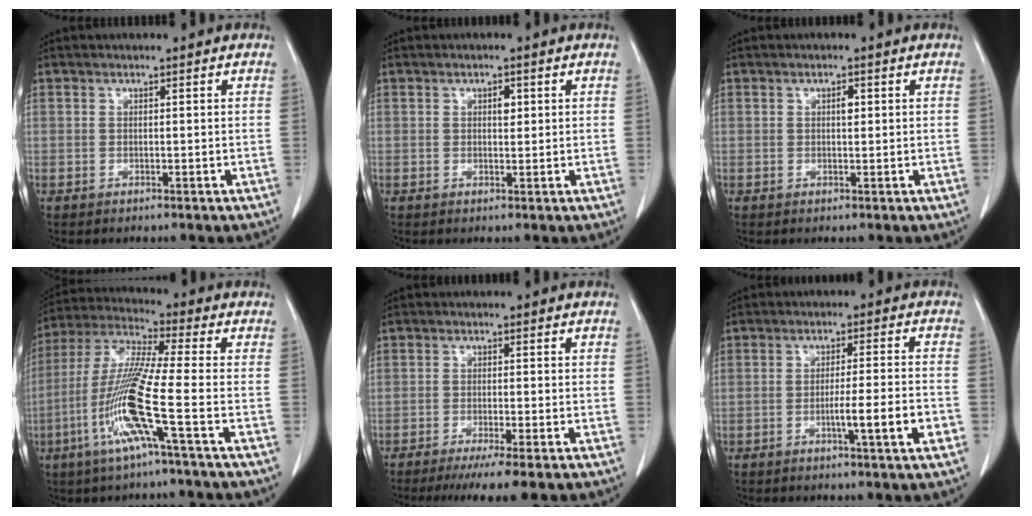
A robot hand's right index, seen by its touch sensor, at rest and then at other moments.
{"total": 1.5, "force": [0.5, 0.7, 1.2], "torque": [-0.017, 0.001, 0.007]}
{"total": 1.1, "force": [0.3, 0.5, 1.0], "torque": [-0.017, 0.002, 0.004]}
{"total": 13.1, "force": [-4.6, -1.0, 12.2], "torque": [-0.254, -0.011, -0.100]}
{"total": 6.9, "force": [-5.1, -0.2, 4.7], "torque": [-0.061, -0.015, -0.078]}
{"total": 6.9, "force": [-2.5, -0.5, 6.4], "torque": [-0.093, -0.006, -0.040]}